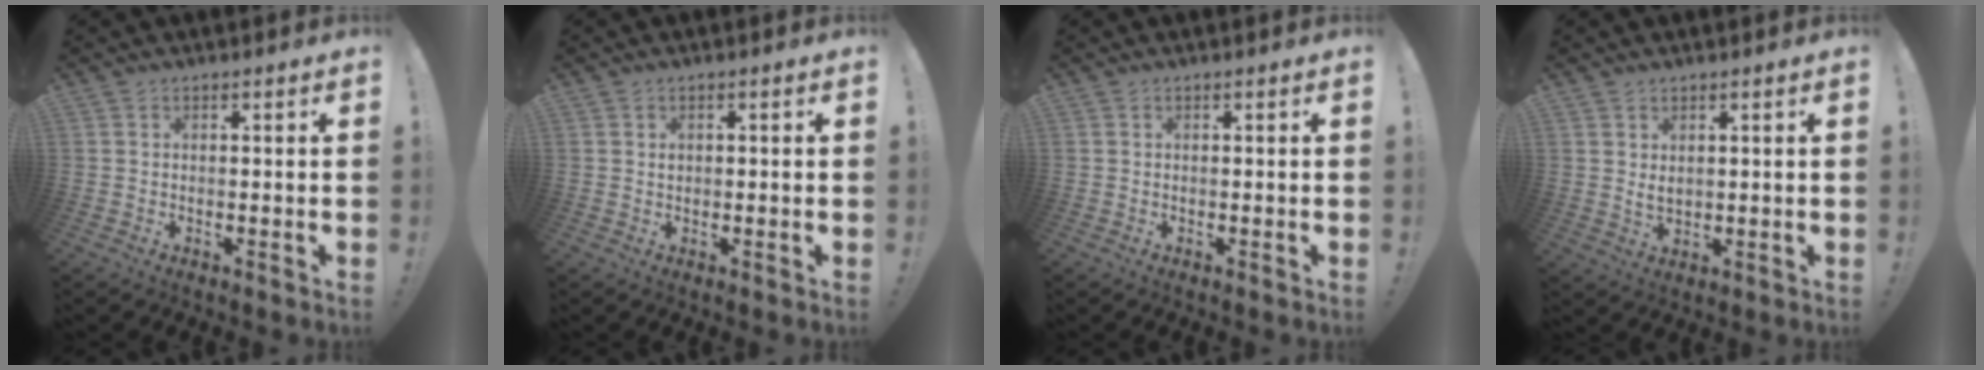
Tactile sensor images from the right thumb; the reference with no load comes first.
{"total": 0.6, "force": [0.2, 0.6, 0.2], "torque": [-0.004, 0.004, 0.003]}
{"total": 0.0}
{"total": 3.1, "force": [1.8, 1.9, 1.7], "torque": [-0.026, -0.009, 0.033]}